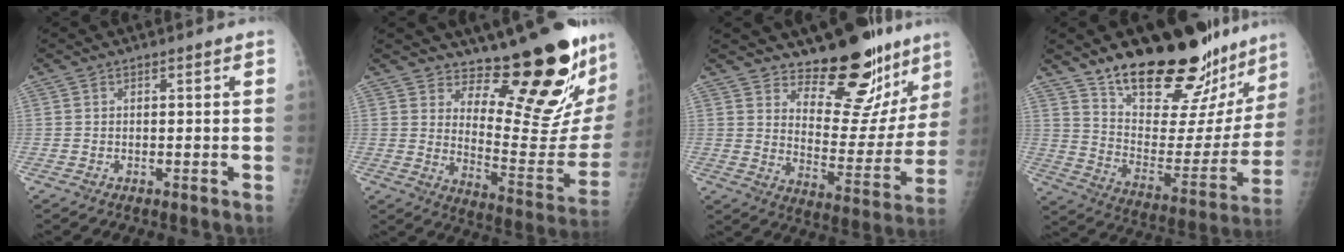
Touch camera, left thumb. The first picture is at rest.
{"total": 20.1, "force": [14.8, 5.5, 12.4], "torque": [-0.134, -0.157, 0.211]}
{"total": 18.3, "force": [14.8, 7.4, 7.9], "torque": [-0.047, -0.129, 0.205]}
{"total": 28.6, "force": [22.3, 10.4, 14.5], "torque": [-0.180, -0.116, 0.329]}